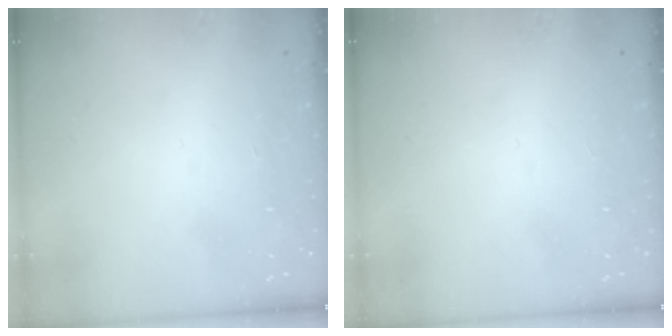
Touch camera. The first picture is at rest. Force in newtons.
{"total": 0.0}